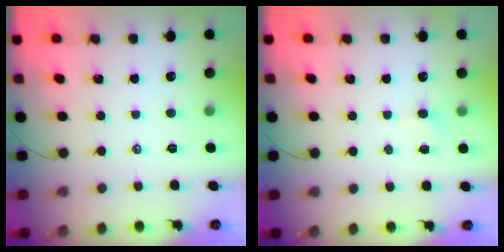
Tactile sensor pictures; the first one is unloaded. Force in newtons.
{"total": 1.3, "press": 1.2, "slide": 0.5}